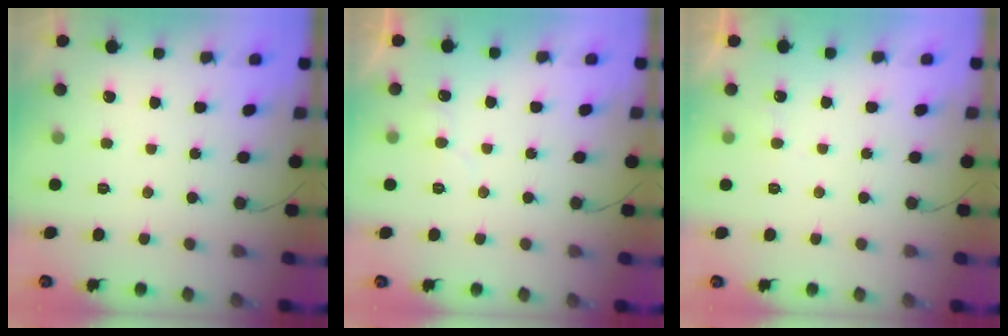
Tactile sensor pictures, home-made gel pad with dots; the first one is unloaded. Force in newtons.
{"total": 6.0, "press": 6.0, "slide": 0.6}
{"total": 4.0, "press": 4.0, "slide": 0.2}